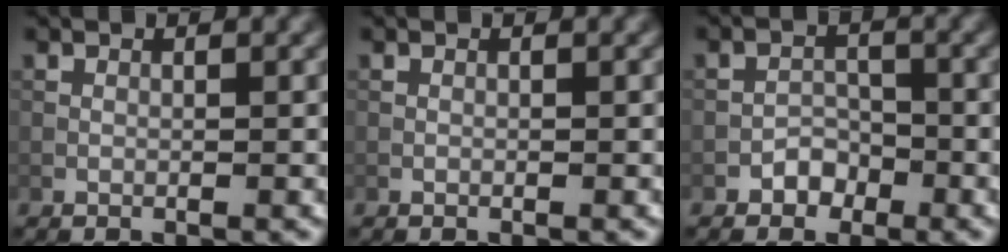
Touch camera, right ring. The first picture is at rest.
{"total": 0.0}
{"total": 1.8, "force": [-1.1, 1.3, 0.5], "torque": [0.001, 0.008, -0.020]}